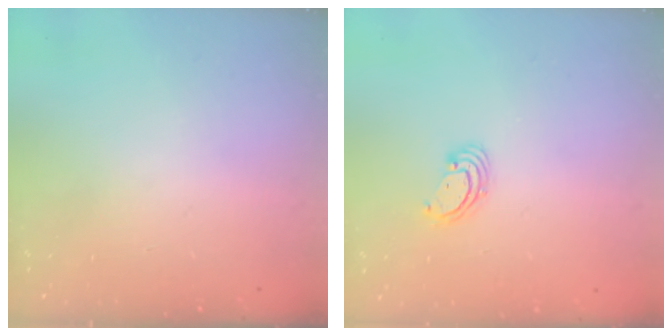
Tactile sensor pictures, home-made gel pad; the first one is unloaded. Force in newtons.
{"total": 3.1, "press": 3.1, "slide": 0.1}